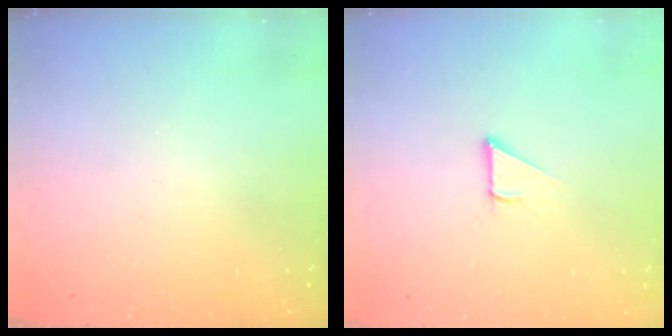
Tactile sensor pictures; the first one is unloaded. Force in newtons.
{"total": 1.6, "press": 1.6, "slide": 0.2}